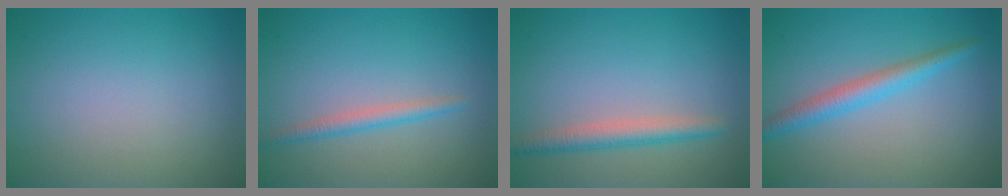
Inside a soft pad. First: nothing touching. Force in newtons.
{"total": 1.8, "press": 1.7, "slide": 0.1}
{"total": 2.7, "press": 2.7, "slide": 0.2}
{"total": 2.7, "press": 2.7, "slide": 0.1}